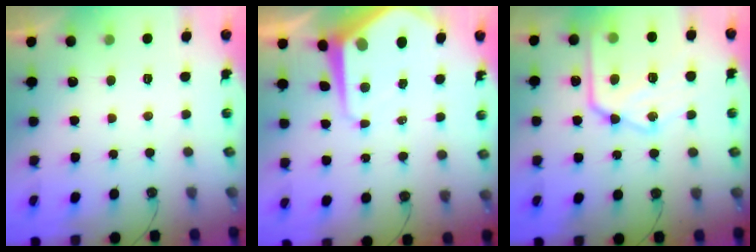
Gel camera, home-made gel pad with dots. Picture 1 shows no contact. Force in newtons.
{"total": 8.3, "press": 8.3, "slide": 0.7}
{"total": 19.9, "press": 19.8, "slide": 2.0}